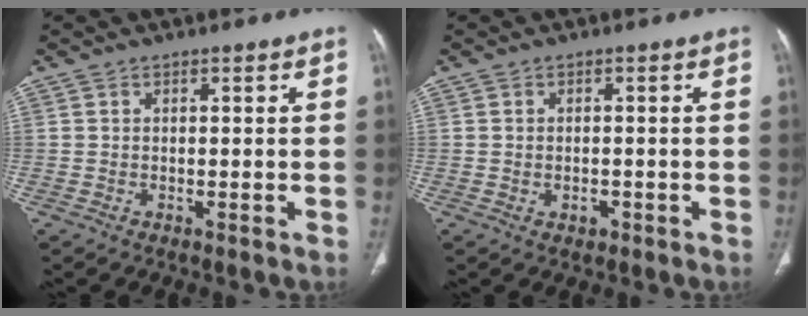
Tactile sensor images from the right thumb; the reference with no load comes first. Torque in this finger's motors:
{"motor_torque": [-0.40, 0.12, -0.21, -0.11, 0.00]}